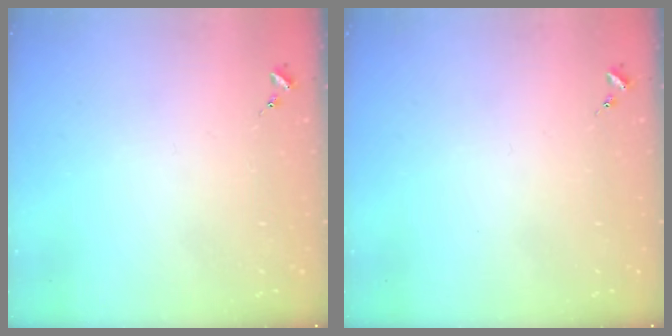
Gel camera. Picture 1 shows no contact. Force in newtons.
{"total": 0.0}